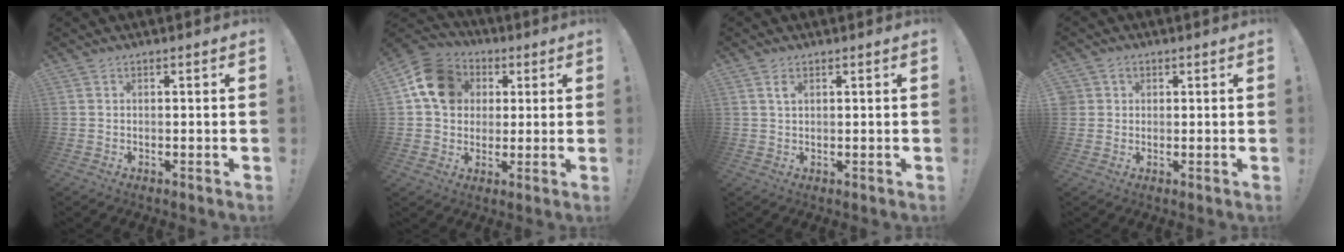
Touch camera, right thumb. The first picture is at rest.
{"total": 14.7, "force": [4.1, 12.1, 7.4], "torque": [-0.096, -0.003, 0.084]}
{"total": 2.0, "force": [1.0, 0.9, 1.5], "torque": [-0.019, -0.003, 0.014]}
{"total": 2.4, "force": [0.8, 2.2, 0.4], "torque": [-0.008, 0.001, 0.017]}